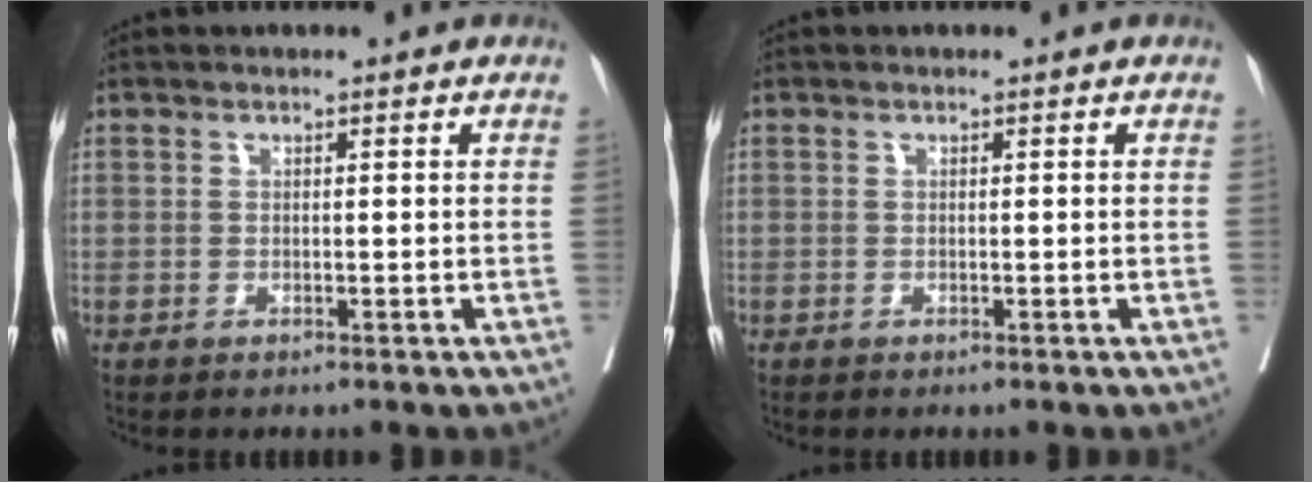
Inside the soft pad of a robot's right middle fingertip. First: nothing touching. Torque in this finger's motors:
{"motor_torque": [0.40, -0.41, 0.05, 0.01]}